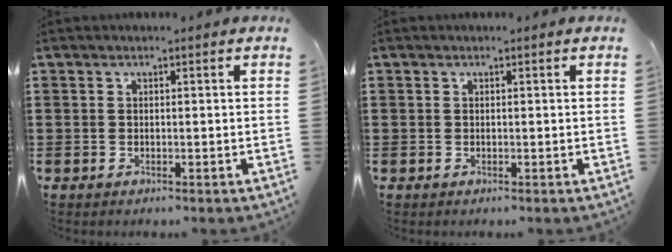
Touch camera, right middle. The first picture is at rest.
{"total": 0.0}